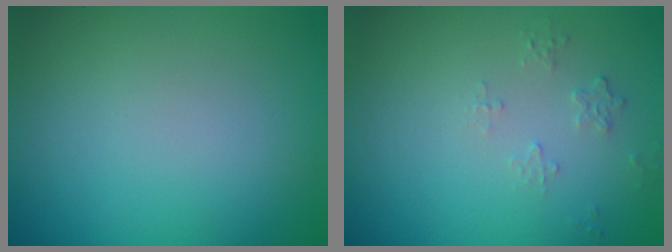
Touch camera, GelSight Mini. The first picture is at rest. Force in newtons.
{"total": 0.7, "press": 0.5, "slide": 0.5}